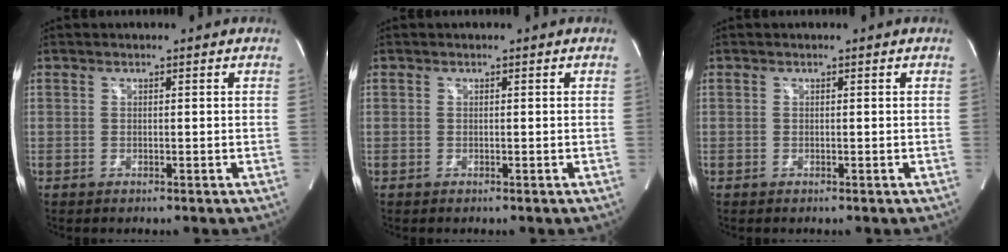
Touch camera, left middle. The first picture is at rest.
{"total": 0.0}
{"total": 0.0}